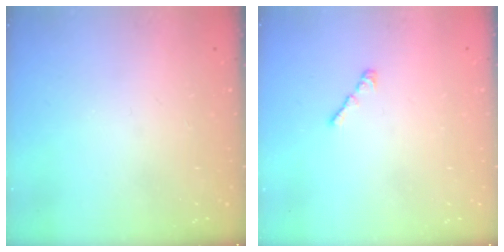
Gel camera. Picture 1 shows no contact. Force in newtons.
{"total": 2.2, "press": 2.1, "slide": 0.6}